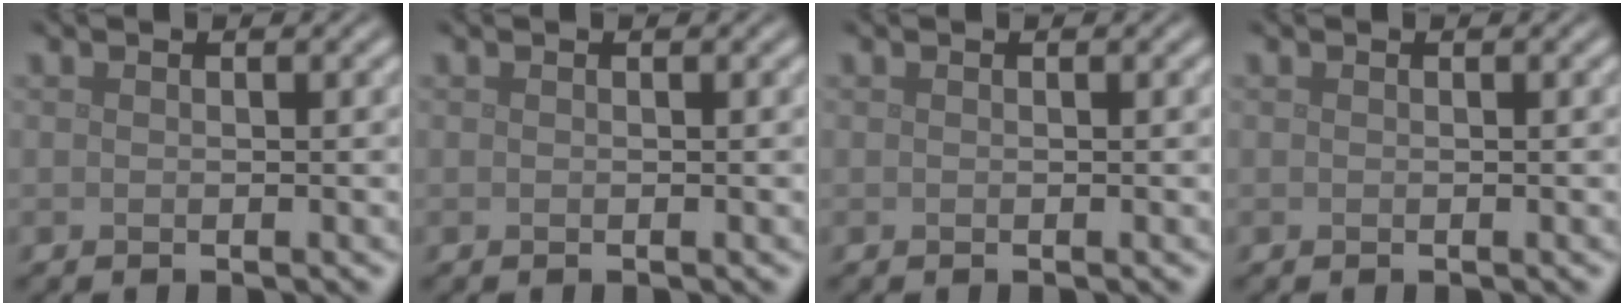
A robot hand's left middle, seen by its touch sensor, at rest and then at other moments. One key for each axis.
{"total": 0.0}
{"total": 0.0}
{"total": 0.0}